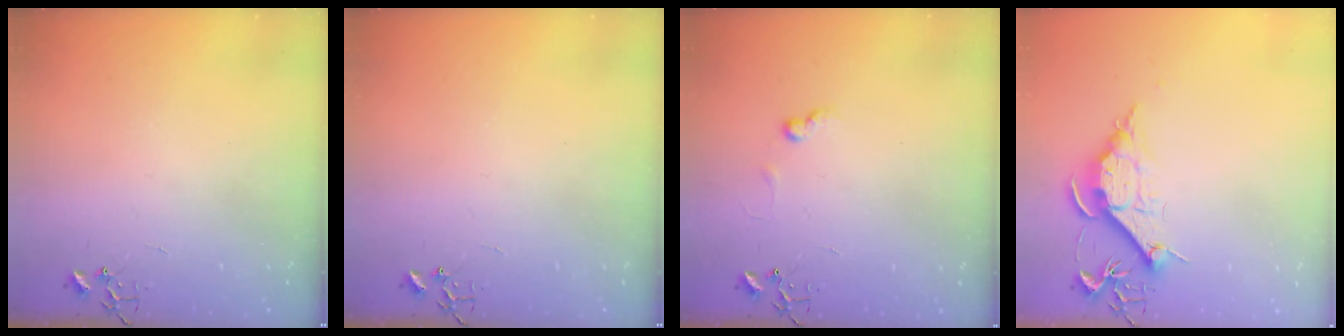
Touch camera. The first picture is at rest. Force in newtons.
{"total": 0.0}
{"total": 5.5, "press": 5.5, "slide": 0.8}
{"total": 10.2, "press": 10.2, "slide": 1.0}